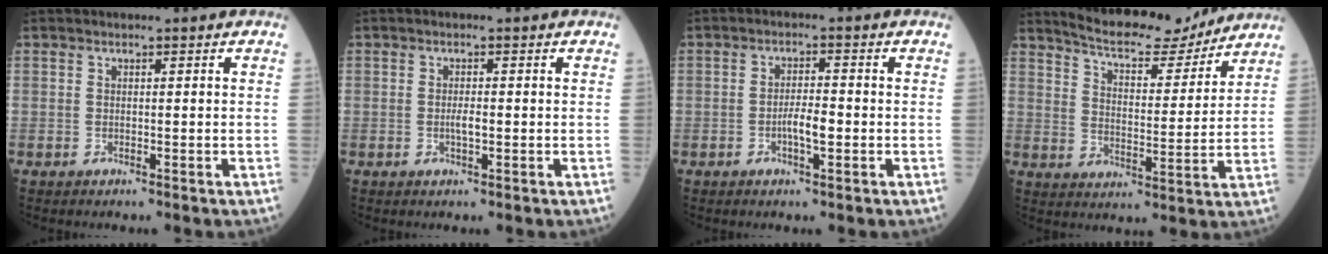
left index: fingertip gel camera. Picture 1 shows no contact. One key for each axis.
{"total": 1.6, "fx": -0.2, "fy": 0.3, "fz": 1.5, "tx": -0.032, "ty": 0.000, "tz": -0.004}
{"total": 3.5, "fx": -1.0, "fy": 0.7, "fz": 3.3, "tx": -0.060, "ty": 0.002, "tz": -0.017}
{"total": 14.3, "fx": 13.2, "fy": 2.7, "fz": 4.8, "tx": -0.077, "ty": -0.003, "tz": 0.194}